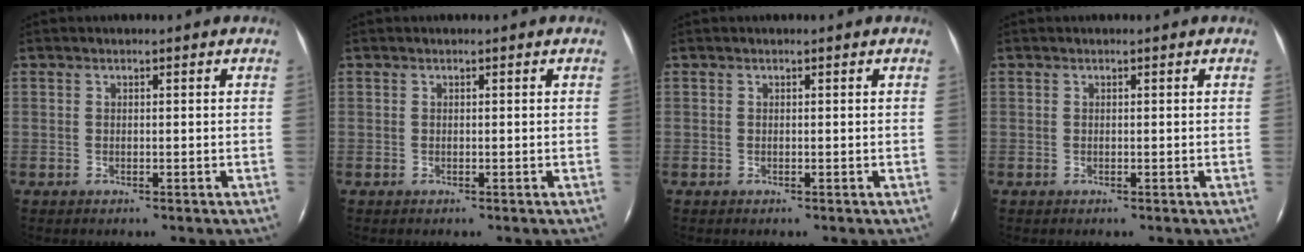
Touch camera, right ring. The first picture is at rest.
{"total": 0.0}
{"total": 0.0}
{"total": 0.0}